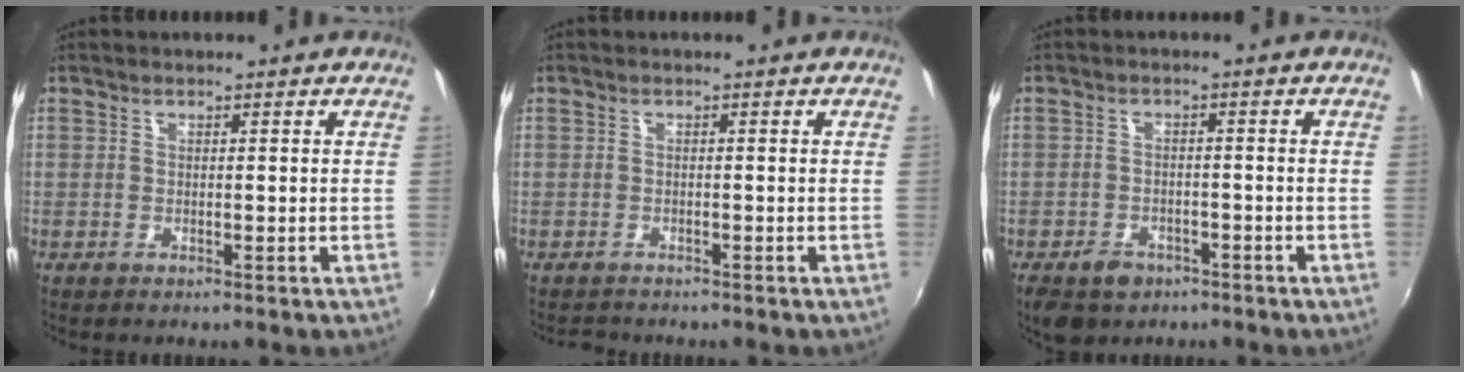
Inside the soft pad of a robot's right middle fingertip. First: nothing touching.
{"total": 1.7, "force": [-1.6, 0.6, -0.1], "torque": [-0.006, 0.000, -0.030]}
{"total": 6.9, "force": [-4.5, 4.5, 2.7], "torque": [-0.070, -0.004, -0.066]}